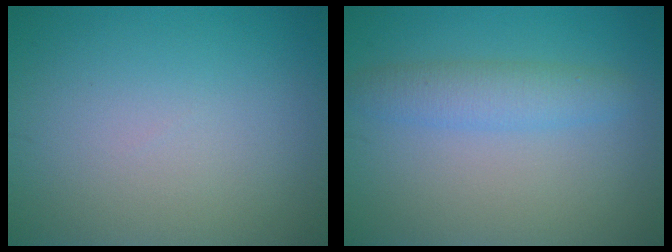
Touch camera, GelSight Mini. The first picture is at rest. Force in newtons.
{"total": 2.9, "press": 2.9, "slide": 0.1}